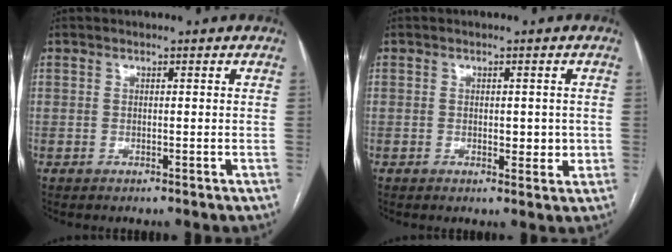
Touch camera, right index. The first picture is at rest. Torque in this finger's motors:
{"motor_torque": [0.45, -0.13, 0.23, 0.03]}